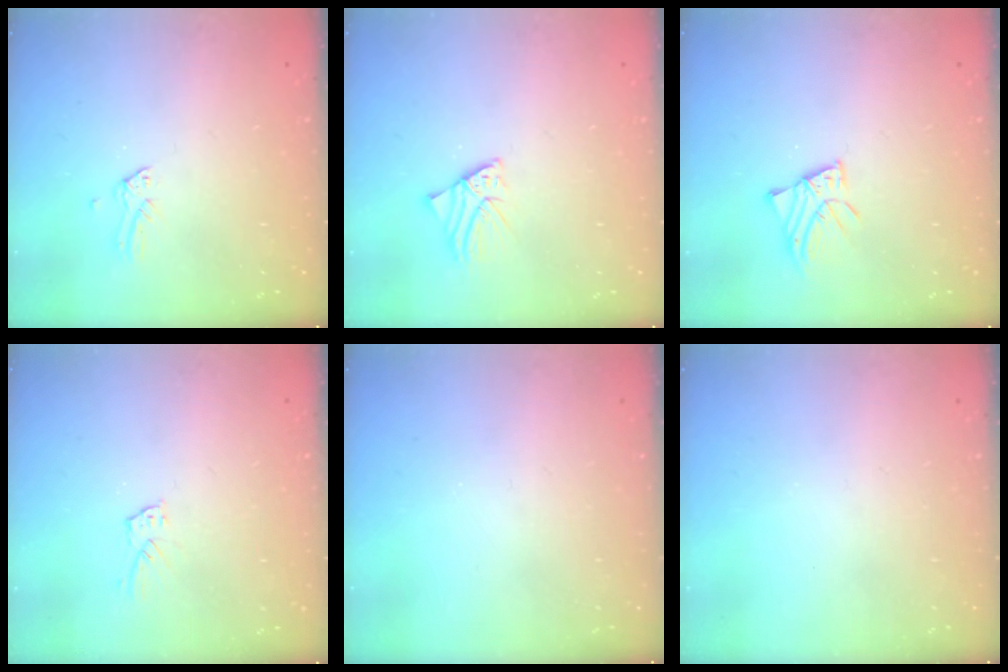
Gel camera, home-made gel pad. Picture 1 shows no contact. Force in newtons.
{"total": 2.3, "press": 2.3, "slide": 0.4}
{"total": 2.9, "press": 2.9, "slide": 0.2}
{"total": 5.0, "press": 5.0, "slide": 0.6}
{"total": 0.0}
{"total": 0.0}